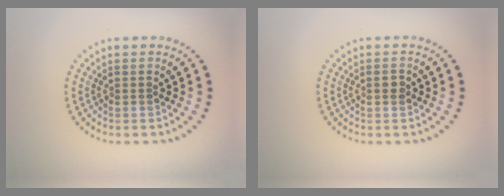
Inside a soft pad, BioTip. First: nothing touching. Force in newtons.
{"total": 1.0, "press": 1.0, "slide": 0.3}